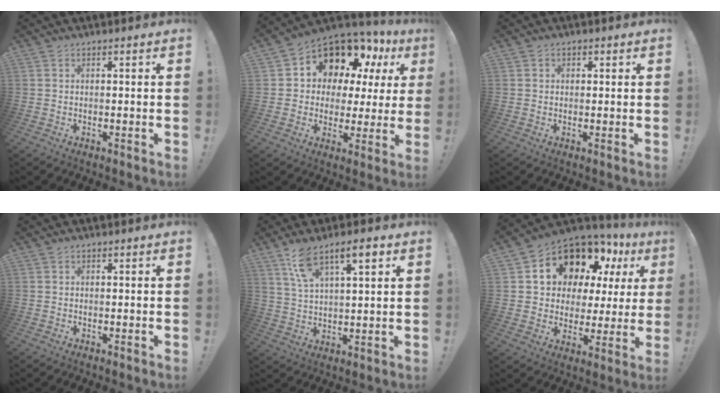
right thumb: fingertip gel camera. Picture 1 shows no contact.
{"total": 12.4, "force": [7.9, 7.6, 5.8], "torque": [-0.094, -0.066, 0.146]}
{"total": 1.2, "force": [0.1, 1.1, 0.3], "torque": [-0.002, 0.004, 0.001]}
{"total": 0.0}
{"total": 10.1, "force": [6.3, 3.5, 7.1], "torque": [-0.123, -0.016, 0.112]}
{"total": 13.7, "force": [8.8, 8.7, 5.8], "torque": [-0.103, -0.063, 0.173]}